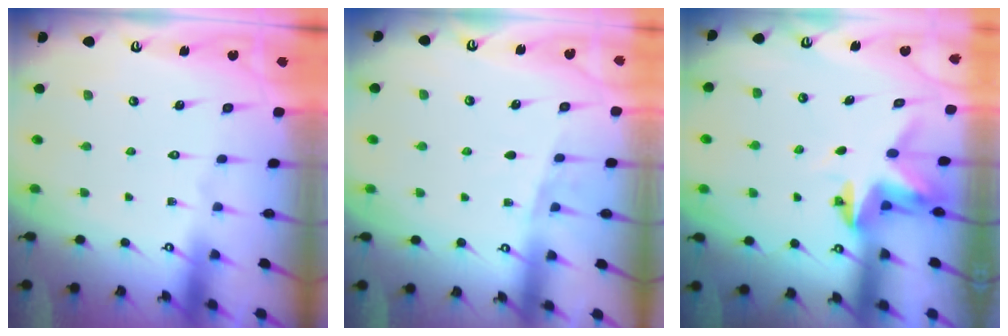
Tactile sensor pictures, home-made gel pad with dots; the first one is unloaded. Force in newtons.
{"total": 4.7, "press": 4.5, "slide": 1.4}
{"total": 3.3, "press": 3.3, "slide": 0.2}